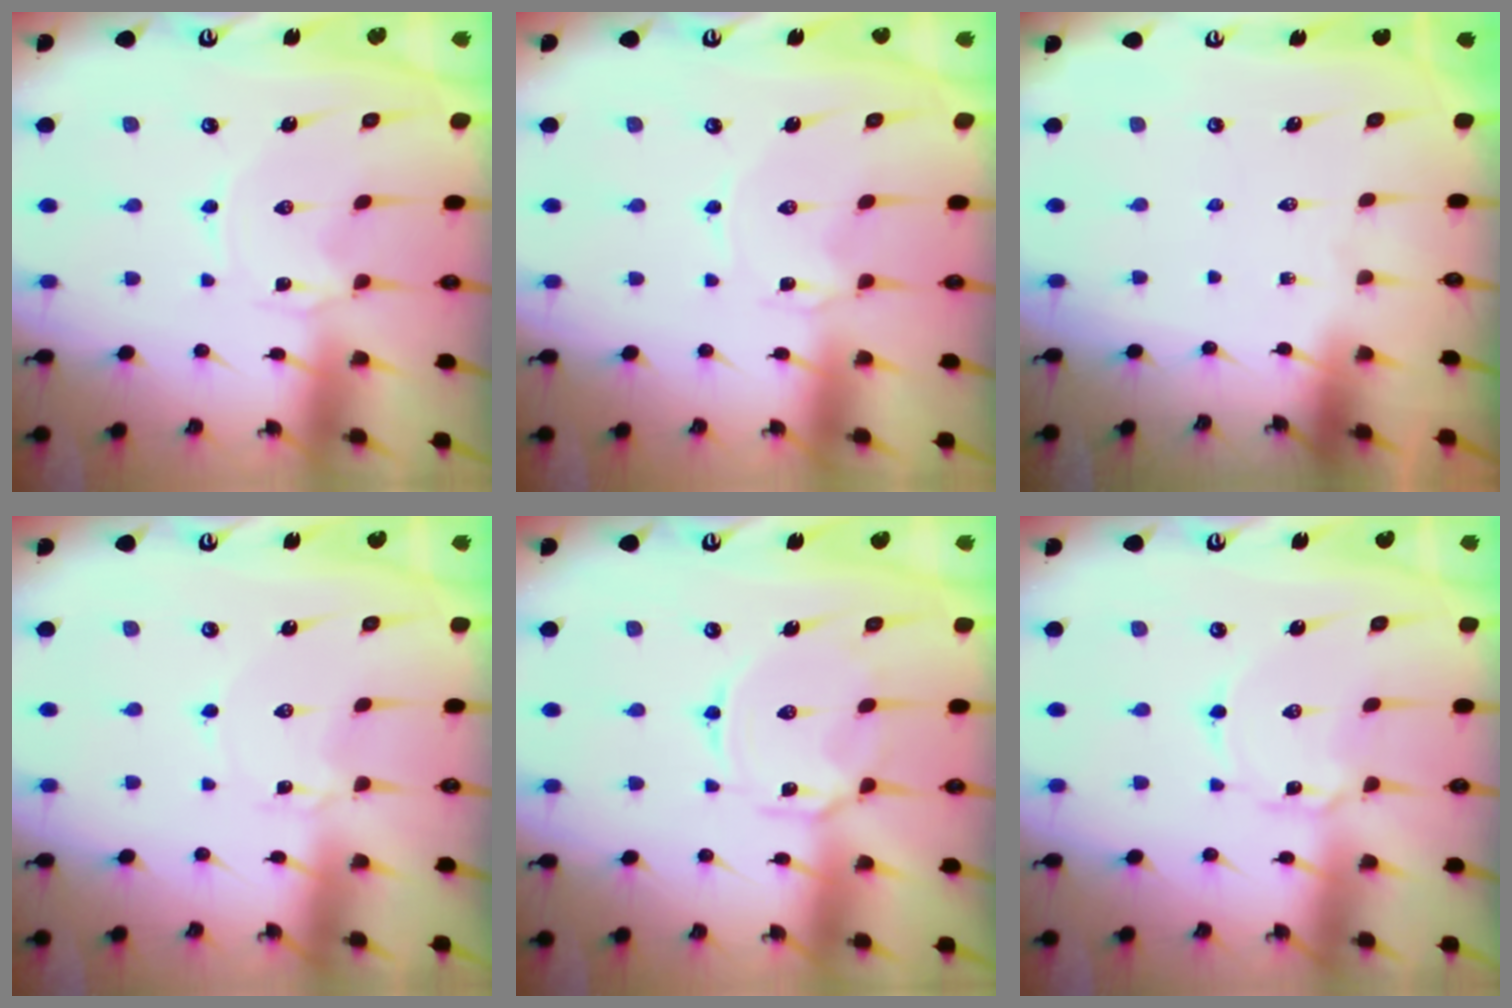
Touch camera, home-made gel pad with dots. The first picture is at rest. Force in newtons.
{"total": 0.8, "press": 0.8, "slide": 0.1}
{"total": 0.0}
{"total": 1.4, "press": 1.4, "slide": 0.1}
{"total": 6.9, "press": 6.9, "slide": 0.6}
{"total": 2.4, "press": 2.4, "slide": 0.1}